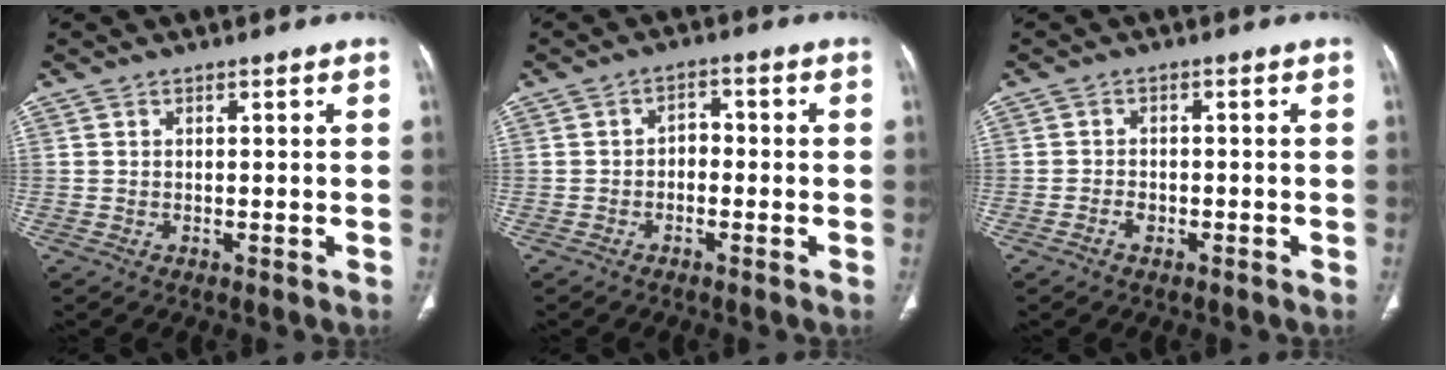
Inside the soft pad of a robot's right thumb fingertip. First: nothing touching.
{"total": 2.8, "force": [-0.7, 2.0, 1.8], "torque": [-0.016, 0.015, -0.021]}
{"total": 1.8, "force": [-1.1, 1.2, 0.8], "torque": [-0.017, 0.010, -0.019]}